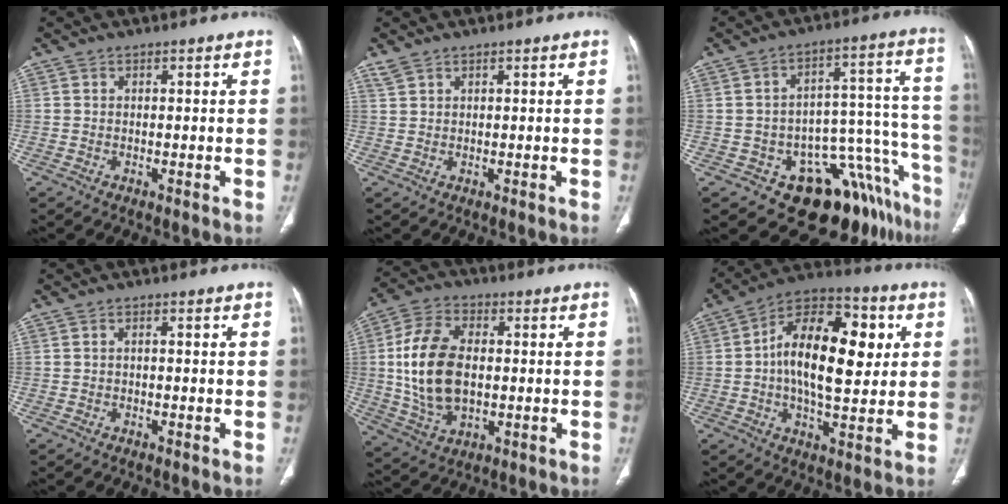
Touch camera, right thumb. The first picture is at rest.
{"total": 1.4, "force": [1.2, 0.5, 0.5], "torque": [-0.012, 0.008, 0.030]}
{"total": 16.7, "force": [-12.1, 7.4, 8.9], "torque": [-0.014, 0.127, -0.156]}
{"total": 0.6, "force": [-0.2, 0.3, 0.5], "torque": [-0.008, 0.003, -0.006]}
{"total": 15.9, "force": [0.2, 9.7, 12.6], "torque": [-0.241, 0.007, 0.011]}
{"total": 19.7, "force": [2.7, 9.9, 16.8], "torque": [-0.243, 0.020, 0.033]}